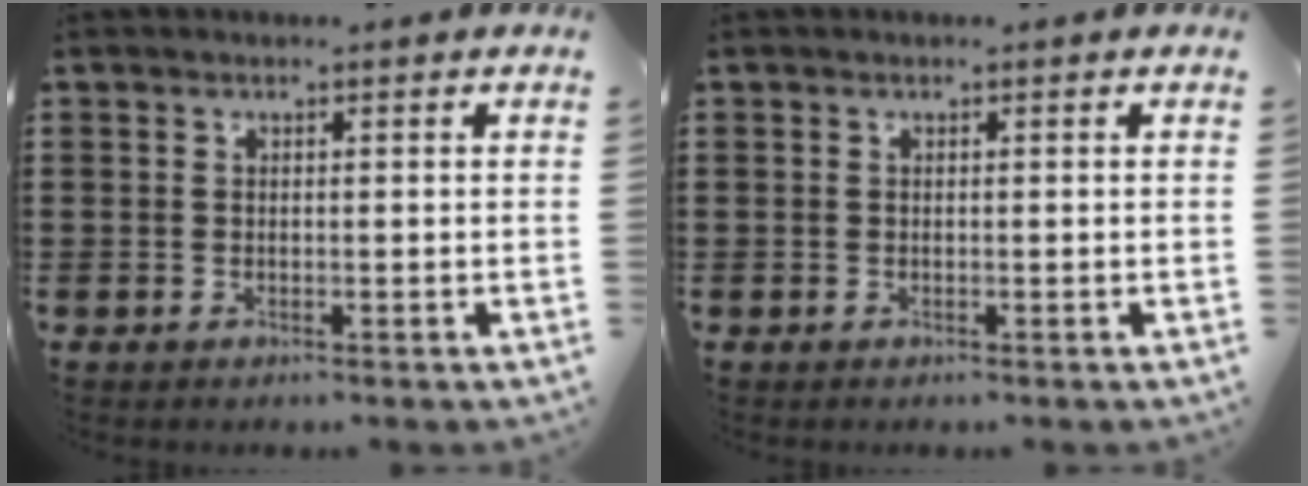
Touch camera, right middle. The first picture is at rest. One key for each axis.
{"total": 0.0}